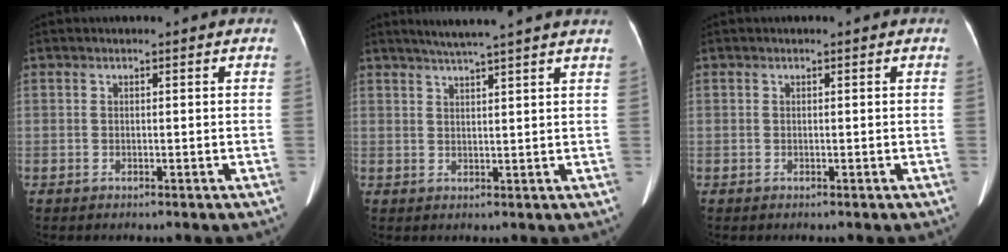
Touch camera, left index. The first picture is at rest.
{"total": 8.8, "force": [7.5, -1.0, 4.5], "torque": [-0.068, 0.023, 0.093]}
{"total": 0.0}